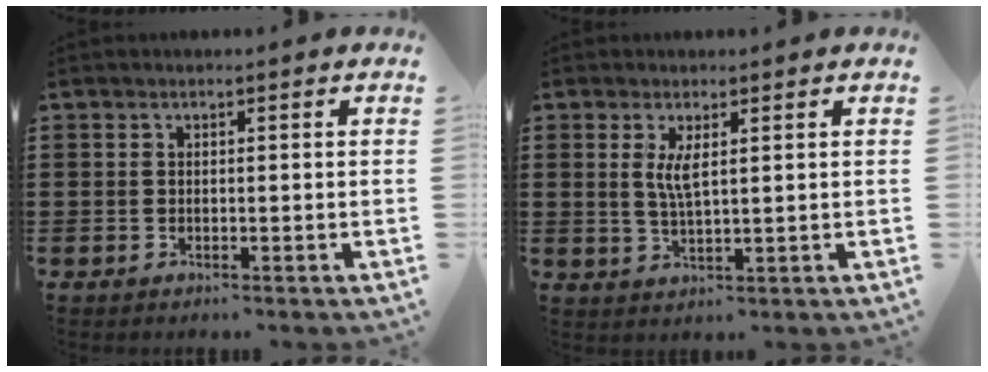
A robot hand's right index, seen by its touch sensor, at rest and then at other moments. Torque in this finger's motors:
{"motor_torque": [0.02, -0.01, 0.21, 0.10]}